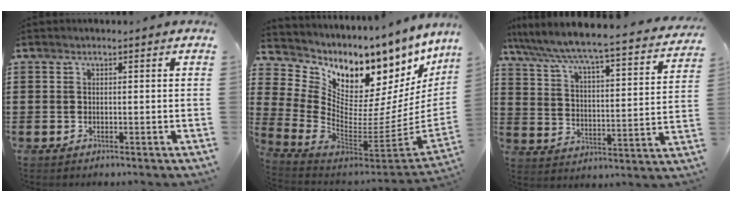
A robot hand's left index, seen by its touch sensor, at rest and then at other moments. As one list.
[{"total": 4.2, "force": [3.3, 2.5, 1.0], "torque": [-0.054, -0.086, 0.046]}, {"total": 5.1, "force": [4.7, -0.6, 1.9], "torque": [-0.062, -0.048, 0.067]}]